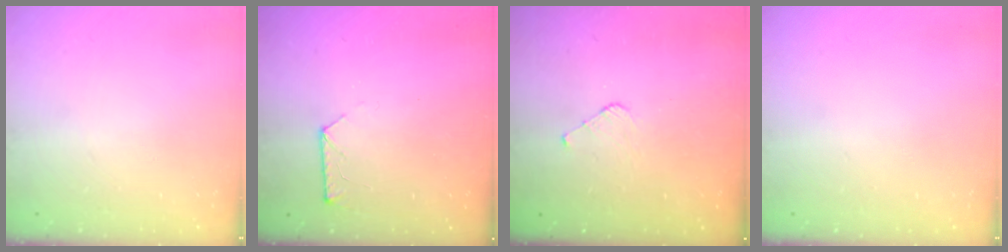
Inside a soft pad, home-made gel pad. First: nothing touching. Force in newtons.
{"total": 7.9, "press": 7.8, "slide": 0.9}
{"total": 3.5, "press": 3.5, "slide": 0.3}
{"total": 0.0}